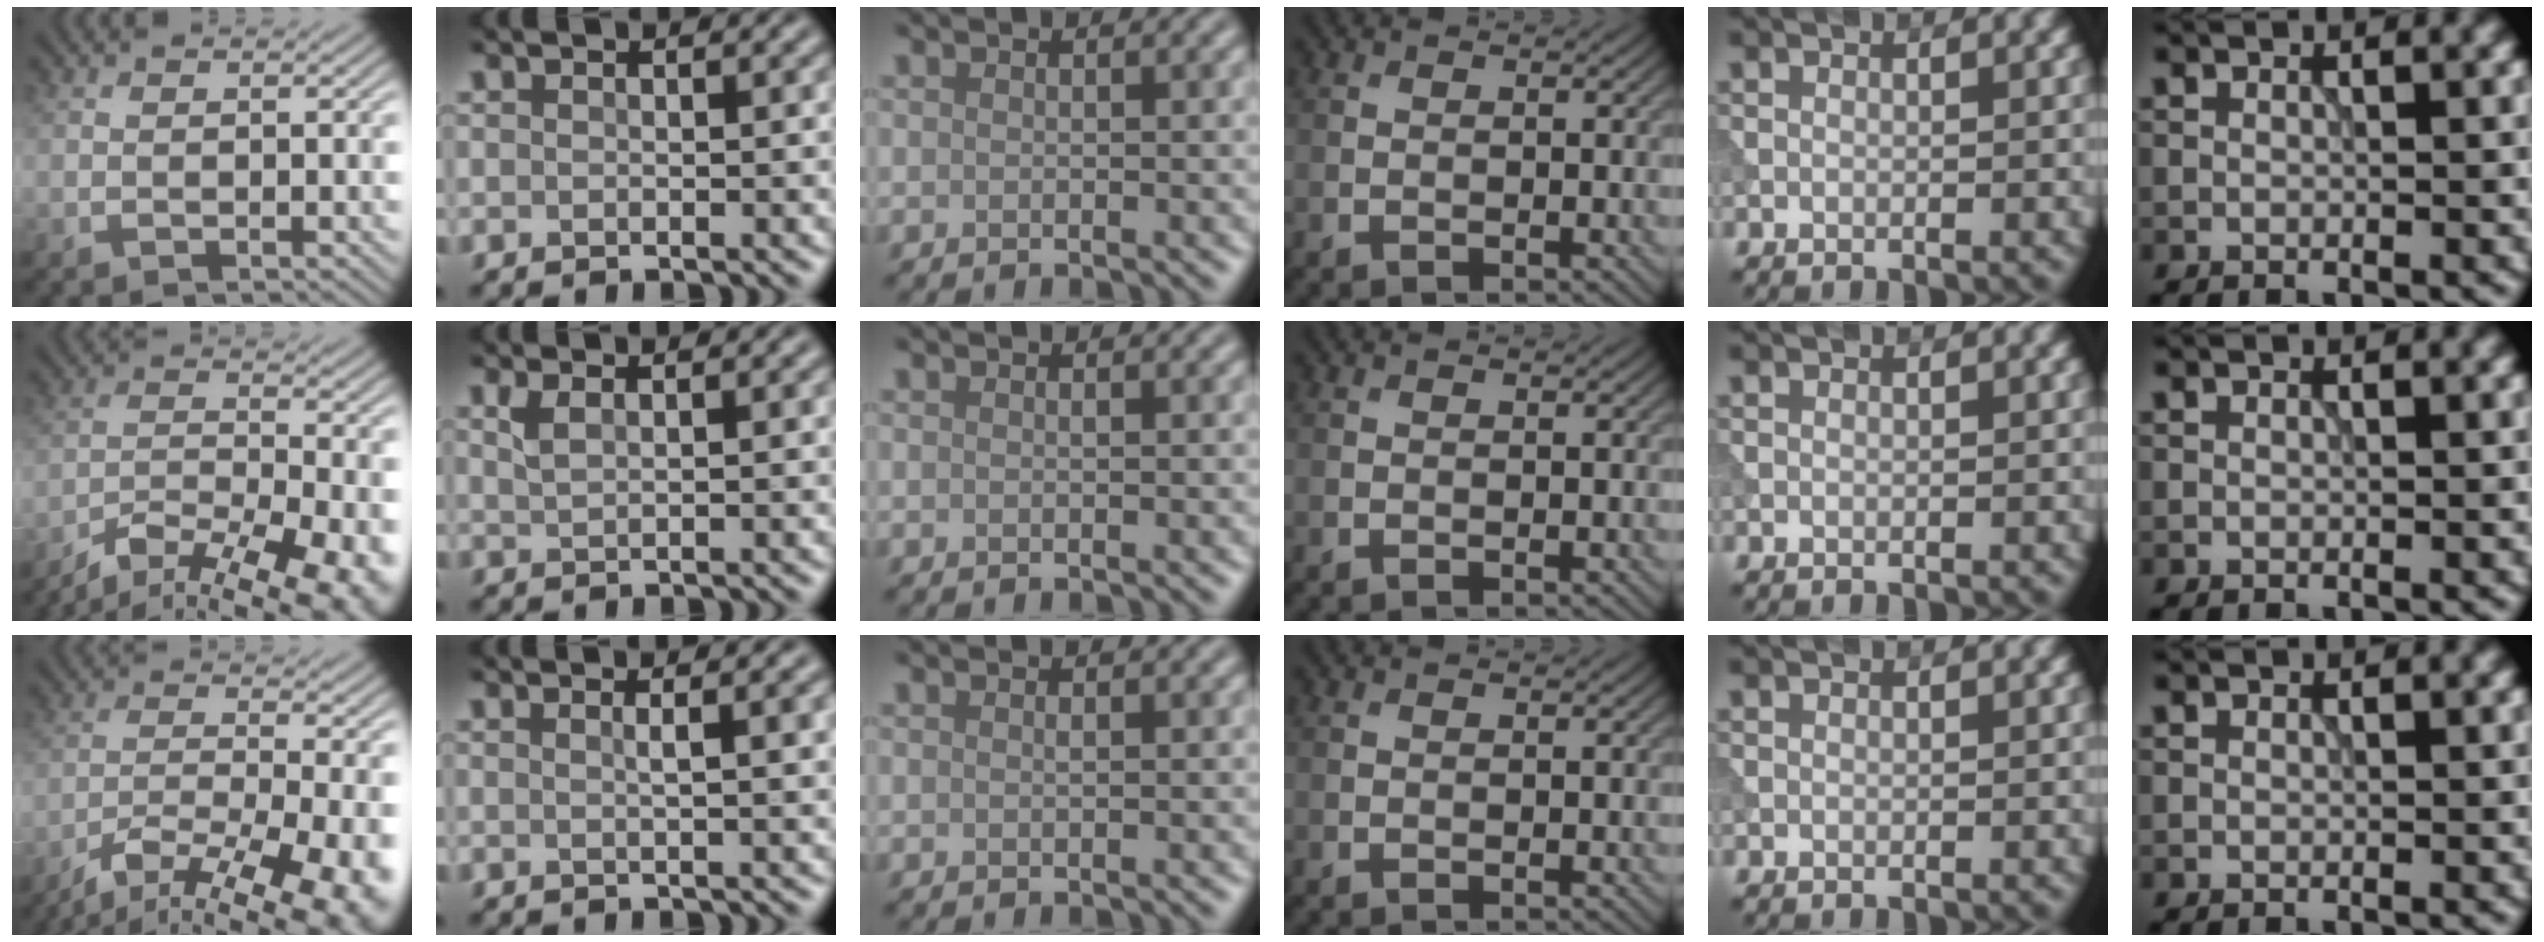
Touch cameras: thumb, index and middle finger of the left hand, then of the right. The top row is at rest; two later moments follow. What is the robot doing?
{"motion": "extract", "object": "tissue"}